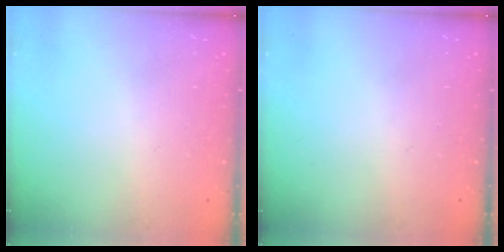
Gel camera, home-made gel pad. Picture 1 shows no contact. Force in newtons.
{"total": 0.0}